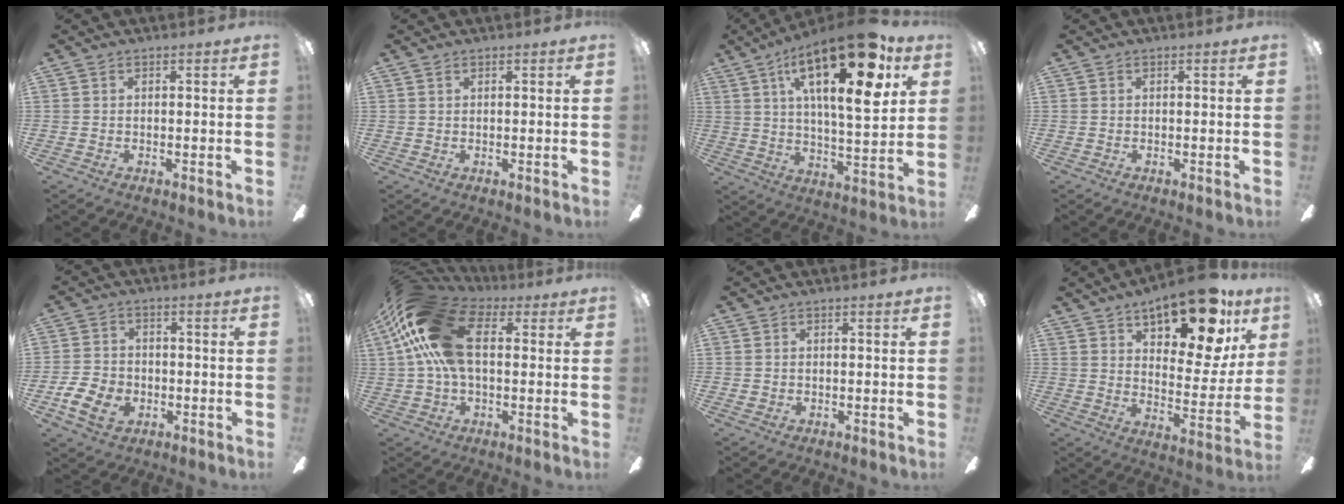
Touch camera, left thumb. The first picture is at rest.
{"total": 0.9, "force": [0.6, 0.5, 0.4], "torque": [-0.009, 0.002, 0.011]}
{"total": 25.1, "force": [12.0, 8.8, 20.3], "torque": [-0.309, -0.045, 0.181]}
{"total": 0.0}
{"total": 9.3, "force": [-3.3, 6.8, 5.4], "torque": [-0.117, 0.014, -0.061]}
{"total": 21.5, "force": [5.1, 12.7, 16.6], "torque": [-0.345, 0.015, 0.088]}
{"total": 0.7, "force": [0.1, 0.6, 0.1], "torque": [-0.001, 0.005, 0.001]}
{"total": 18.3, "force": [12.4, 7.3, 11.4], "torque": [-0.164, -0.071, 0.204]}